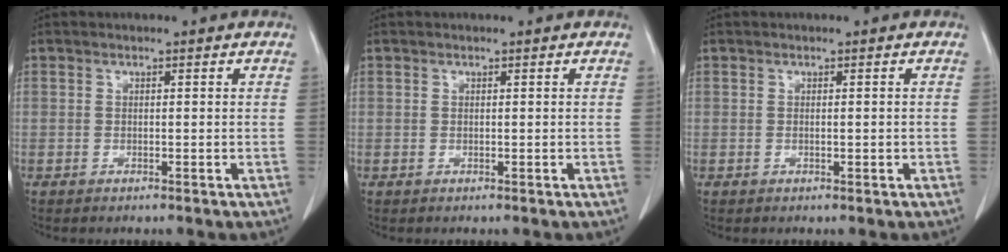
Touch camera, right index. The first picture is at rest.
{"total": 0.0}
{"total": 1.0, "force": [-0.2, 0.3, 0.9], "torque": [-0.020, 0.003, 0.002]}